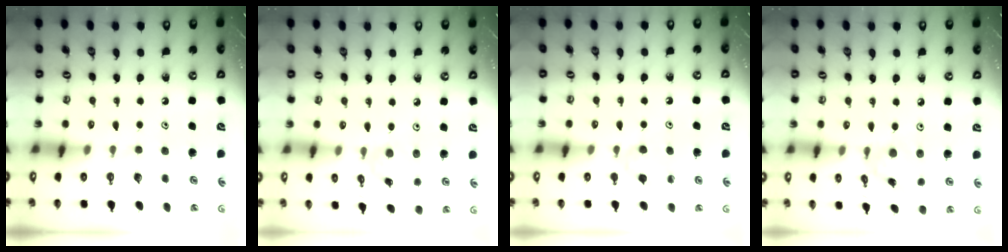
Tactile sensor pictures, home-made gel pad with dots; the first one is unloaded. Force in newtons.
{"total": 2.1, "press": 2.1, "slide": 0.4}
{"total": 4.5, "press": 4.5, "slide": 0.6}
{"total": 2.8, "press": 2.8, "slide": 0.1}